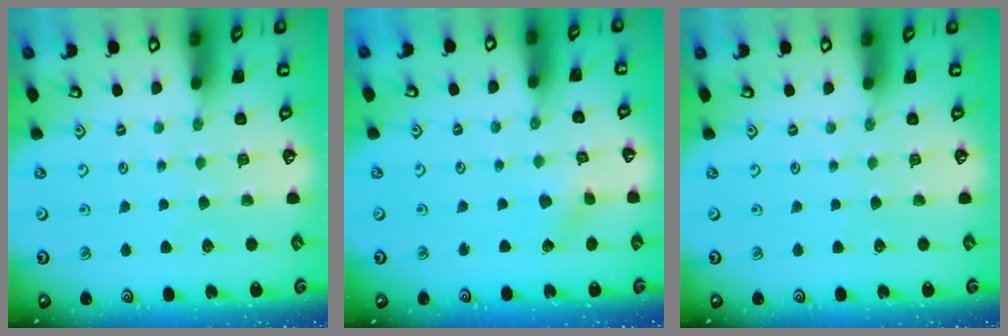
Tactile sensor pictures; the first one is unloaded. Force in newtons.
{"total": 2.8, "press": 2.8, "slide": 0.2}
{"total": 0.0}